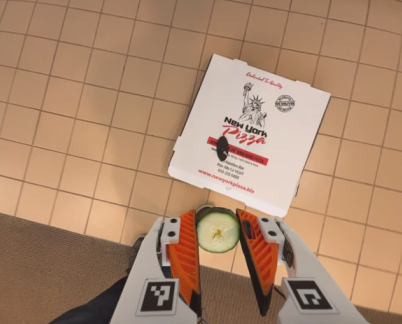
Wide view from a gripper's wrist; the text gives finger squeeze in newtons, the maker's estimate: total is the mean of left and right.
{"total": 7.7, "left": 7.9, "right": 7.6}